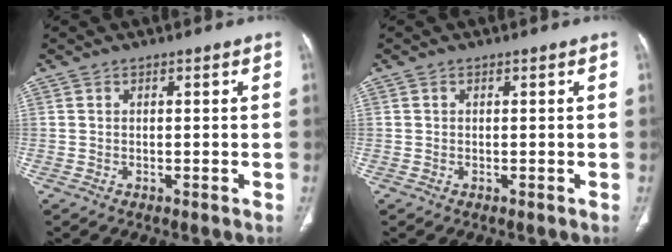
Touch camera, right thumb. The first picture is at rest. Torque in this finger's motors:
{"motor_torque": [0.30, -0.48, -0.44, 0.06, 0.02]}